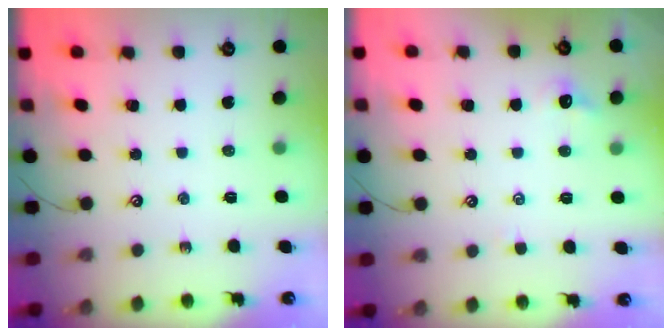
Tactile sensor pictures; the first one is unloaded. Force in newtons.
{"total": 0.0}